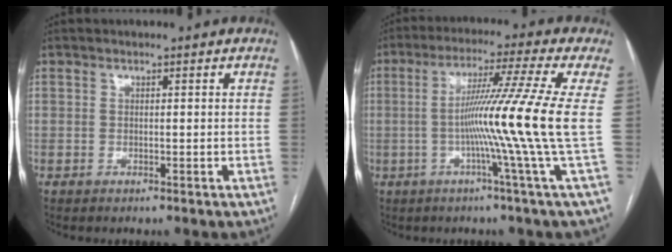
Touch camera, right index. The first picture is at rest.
{"total": 13.3, "force": [-1.3, -4.2, 12.6], "torque": [-0.207, -0.008, -0.023]}